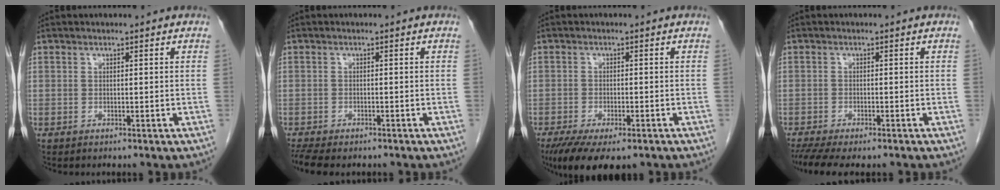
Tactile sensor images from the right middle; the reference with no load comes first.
{"total": 7.2, "force": [-5.9, 2.3, 3.4], "torque": [-0.056, -0.006, -0.089]}
{"total": 9.9, "force": [-6.9, 3.6, 6.1], "torque": [-0.099, -0.016, -0.107]}
{"total": 8.4, "force": [-6.7, 2.2, 4.4], "torque": [-0.070, -0.006, -0.104]}